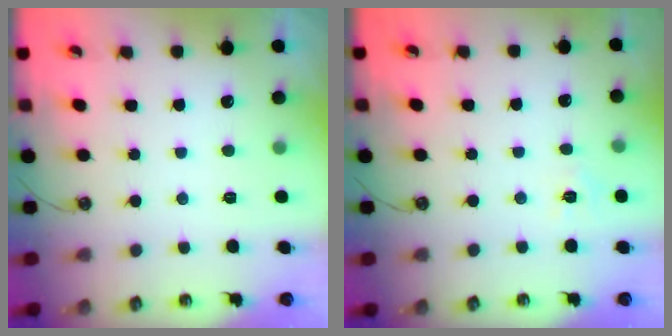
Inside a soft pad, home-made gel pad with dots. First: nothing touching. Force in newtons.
{"total": 5.9, "press": 5.9, "slide": 0.7}